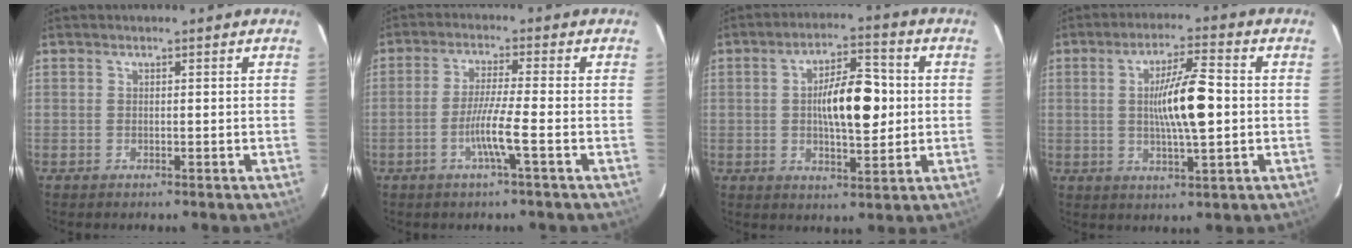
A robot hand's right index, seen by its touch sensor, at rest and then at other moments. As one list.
[{"total": 5.8, "force": [-2.1, -0.9, 5.3], "torque": [-0.101, -0.007, -0.043]}, {"total": 10.4, "force": [0.5, 3.4, 9.8], "torque": [-0.165, 0.016, 0.009]}, {"total": 9.7, "force": [0.2, 1.0, 9.6], "torque": [-0.169, 0.004, 0.001]}]